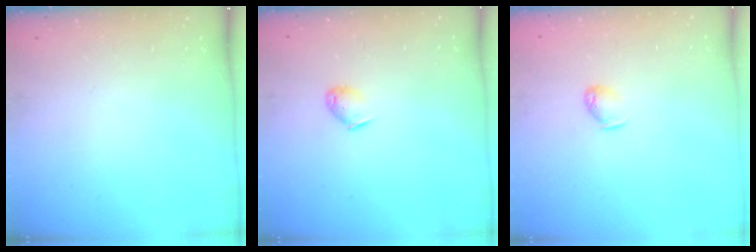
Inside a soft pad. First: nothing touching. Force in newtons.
{"total": 3.9, "press": 3.9, "slide": 0.6}
{"total": 3.9, "press": 3.8, "slide": 0.8}